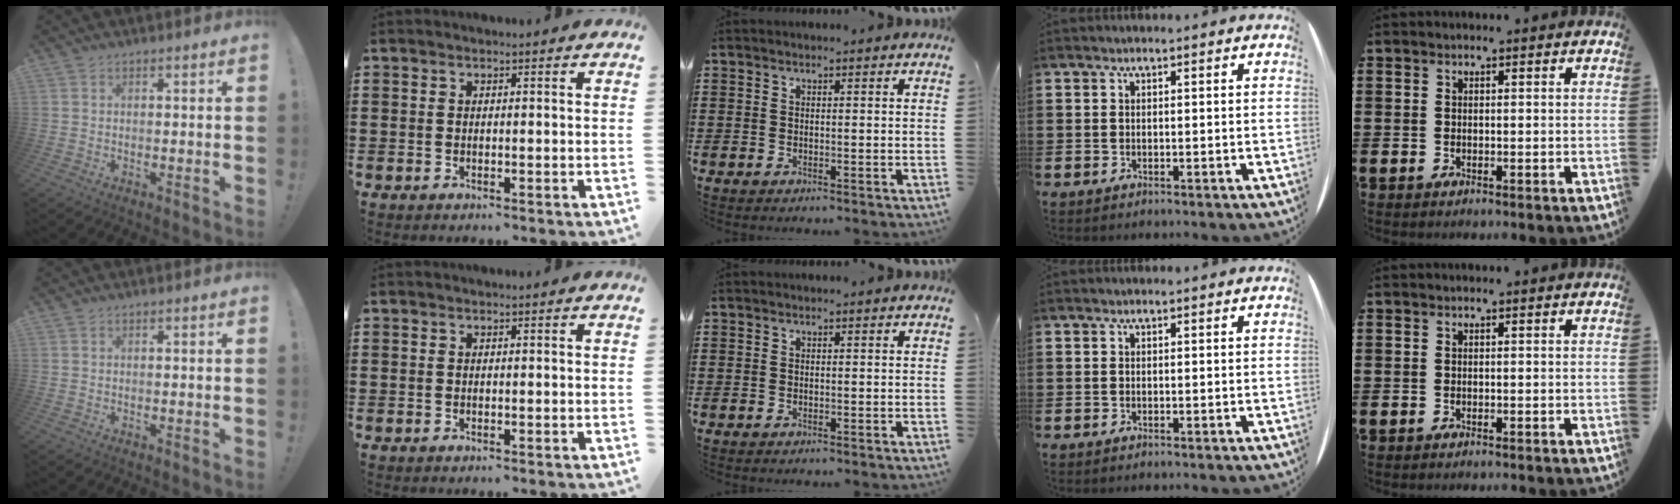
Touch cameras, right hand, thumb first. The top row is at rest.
{}